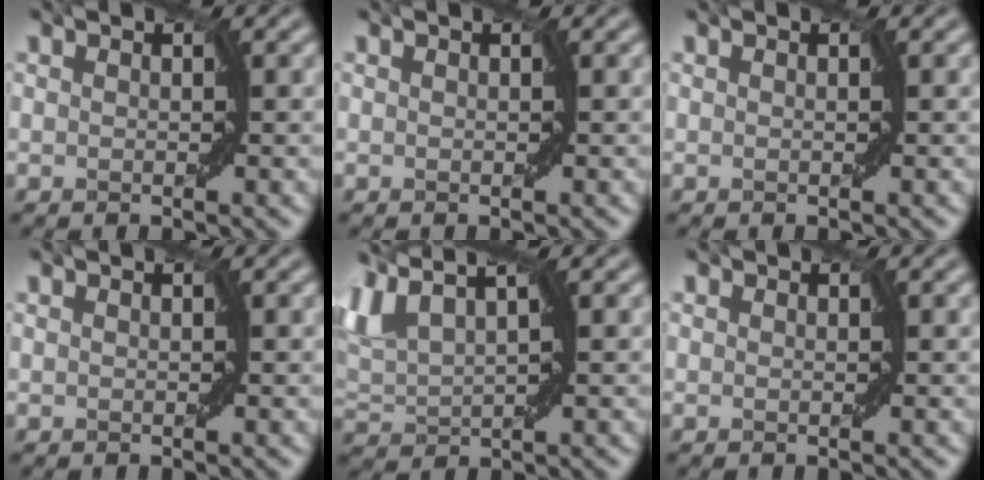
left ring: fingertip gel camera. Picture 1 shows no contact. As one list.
[{"total": 0.0}, {"total": 0.0}, {"total": 0.0}, {"total": 5.7, "force": [3.2, 2.1, 4.1], "torque": [-0.107, 0.024, 0.064]}, {"total": 0.0}]